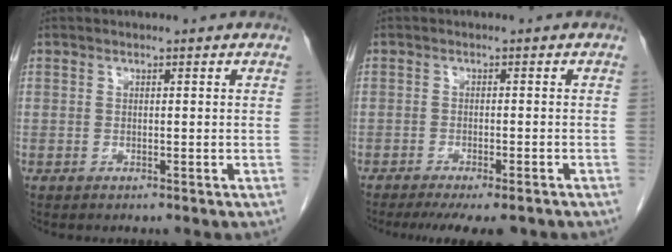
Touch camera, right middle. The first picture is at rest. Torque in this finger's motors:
{"motor_torque": [0.19, -0.11, 0.09, 0.07]}